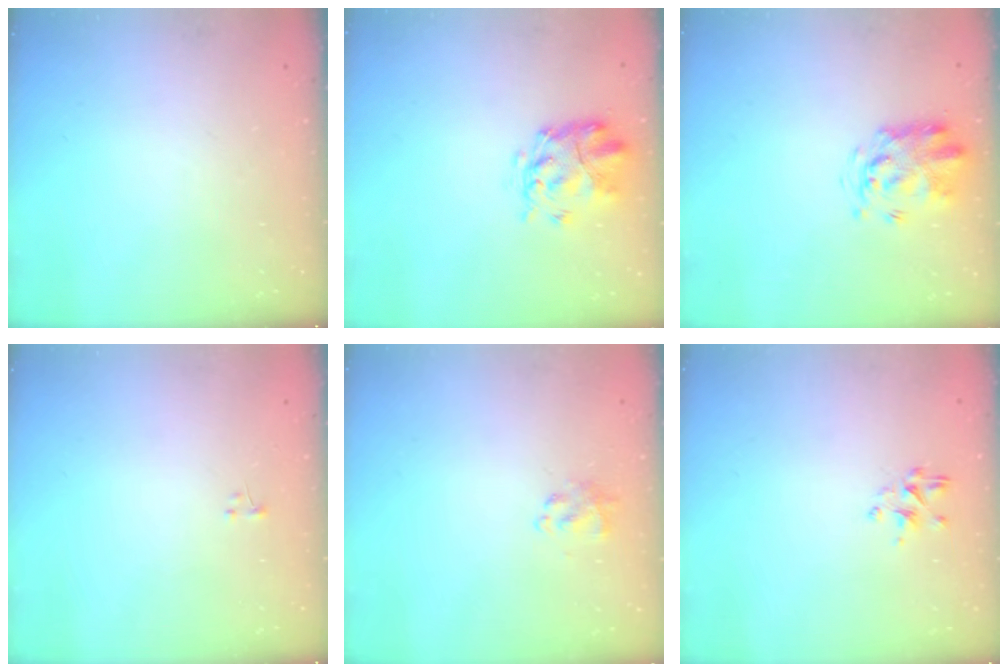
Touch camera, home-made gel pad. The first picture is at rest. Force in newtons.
{"total": 3.7, "press": 3.4, "slide": 1.6}
{"total": 3.2, "press": 3.2, "slide": 0.8}
{"total": 0.0}
{"total": 1.2, "press": 1.0, "slide": 0.6}
{"total": 2.3, "press": 2.1, "slide": 1.0}